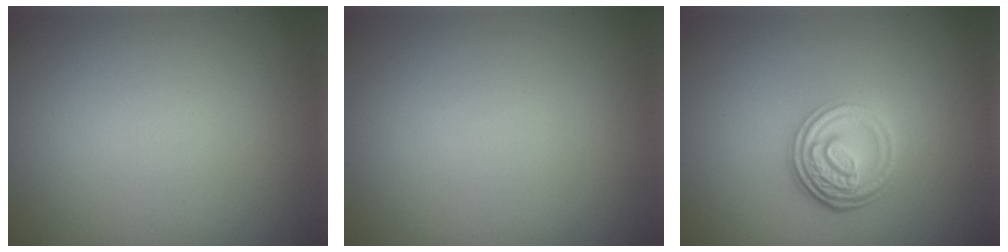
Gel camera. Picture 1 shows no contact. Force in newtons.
{"total": 0.0}
{"total": 4.5, "press": 3.3, "slide": 3.1}